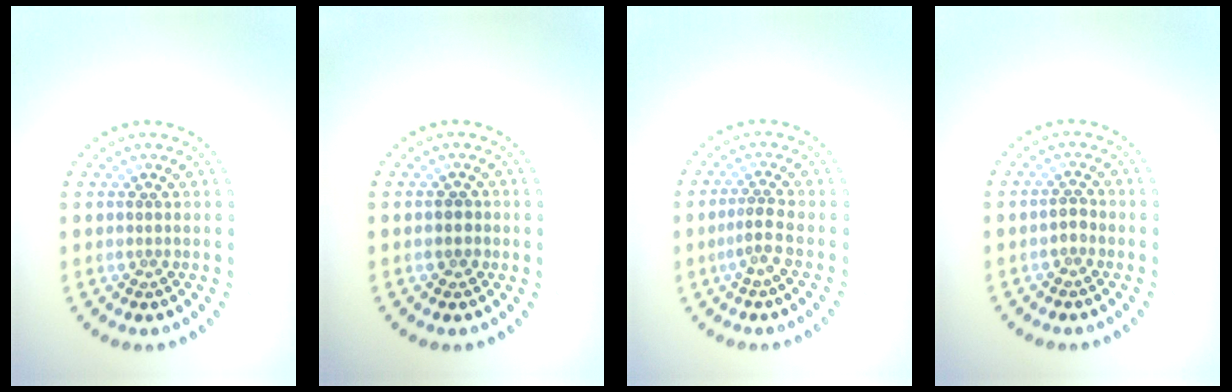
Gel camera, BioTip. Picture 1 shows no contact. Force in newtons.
{"total": 1.3, "press": 1.1, "slide": 0.5}
{"total": 1.8, "press": 1.3, "slide": 1.3}
{"total": 0.9, "press": 0.8, "slide": 0.3}